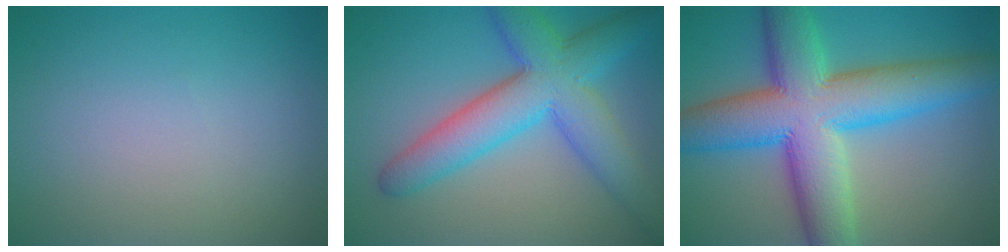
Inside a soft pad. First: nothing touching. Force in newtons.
{"total": 8.3, "press": 8.3, "slide": 0.2}
{"total": 12.3, "press": 12.3, "slide": 0.4}